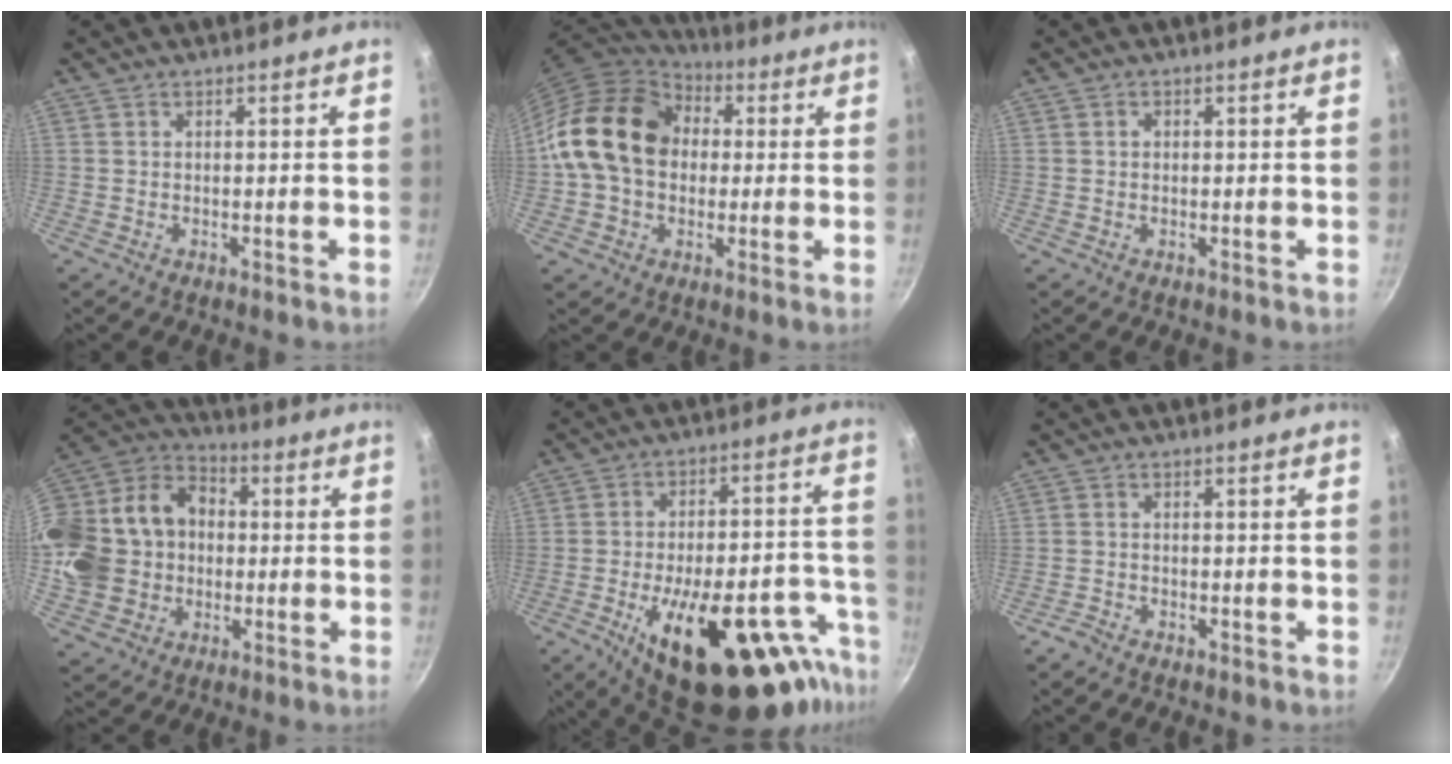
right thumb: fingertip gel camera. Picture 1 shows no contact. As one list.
[{"total": 18.3, "force": [2.1, 14.1, 11.5], "torque": [-0.178, 0.034, 0.027]}, {"total": 1.0, "force": [0.2, 0.9, 0.4], "torque": [-0.005, 0.005, 0.004]}, {"total": 24.3, "force": [-0.4, 20.4, 13.3], "torque": [-0.267, 0.055, -0.001]}, {"total": 28.6, "force": [-15.9, 11.7, 20.7], "torque": [-0.225, 0.067, -0.223]}, {"total": 1.9, "force": [-1.6, 0.8, 0.7], "torque": [-0.022, 0.014, -0.032]}]